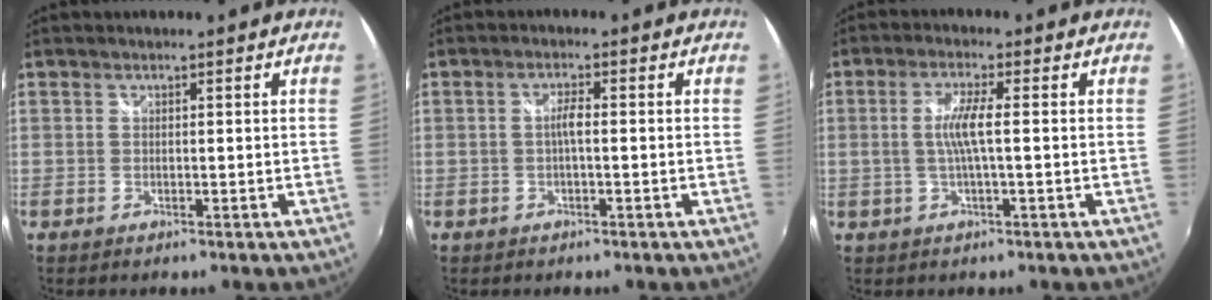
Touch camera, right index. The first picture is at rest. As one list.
[{"total": 2.0, "force": [-0.4, 0.3, 2.0], "torque": [-0.038, 0.005, -0.008]}, {"total": 5.0, "force": [-0.1, 0.1, 5.0], "torque": [-0.097, 0.000, 0.000]}]